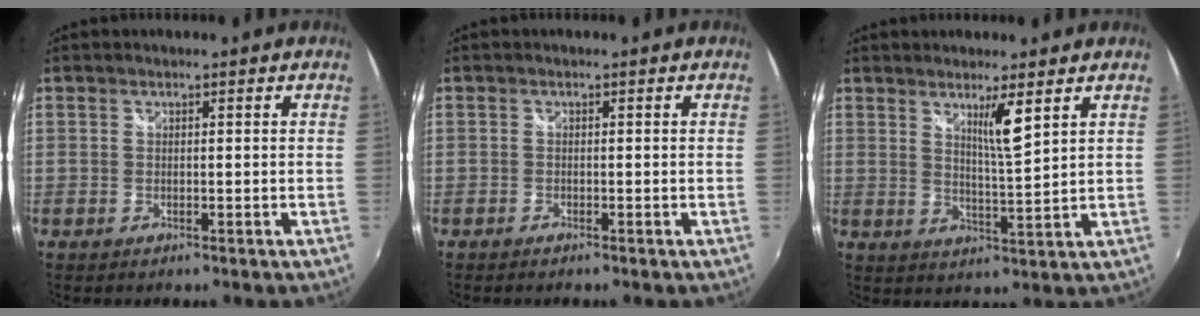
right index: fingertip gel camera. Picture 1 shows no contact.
{"total": 0.7, "force": [-0.7, 0.2, 0.2], "torque": [-0.007, -0.004, -0.015]}
{"total": 5.1, "force": [3.0, -0.2, 4.1], "torque": [-0.068, -0.010, 0.048]}